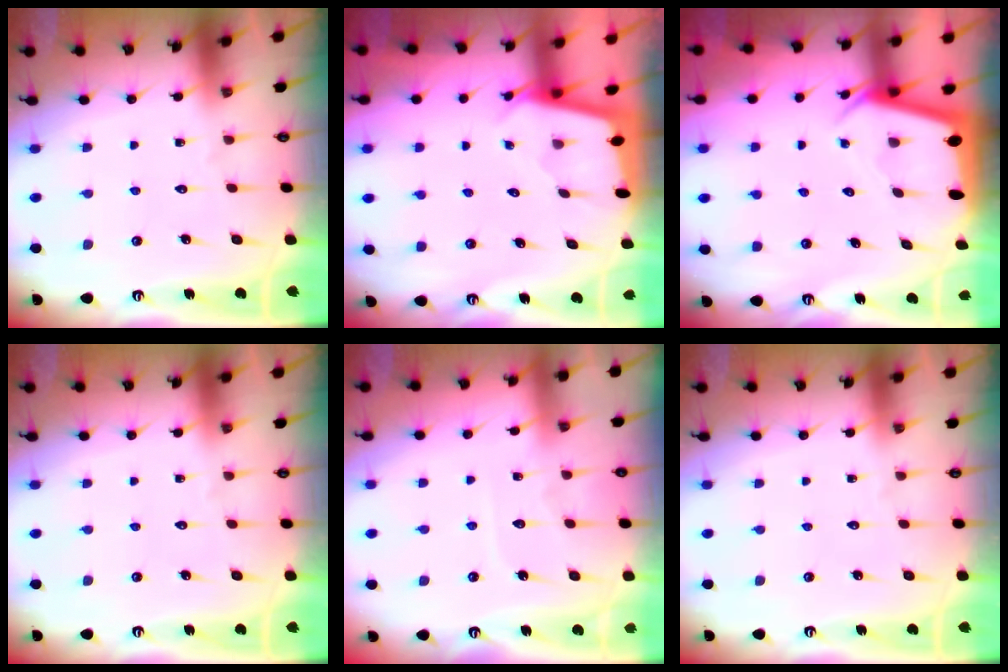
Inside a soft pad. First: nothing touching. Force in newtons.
{"total": 2.0, "press": 2.0, "slide": 0.2}
{"total": 2.5, "press": 2.5, "slide": 0.2}
{"total": 0.0}
{"total": 4.0, "press": 4.0, "slide": 0.1}
{"total": 0.0}